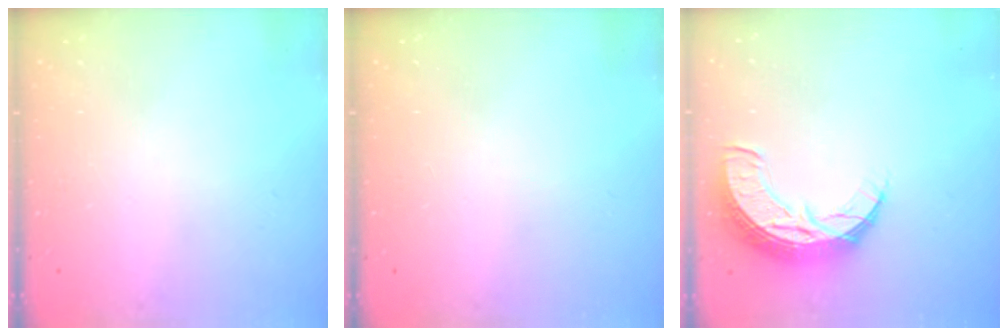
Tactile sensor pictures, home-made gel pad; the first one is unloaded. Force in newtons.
{"total": 0.0}
{"total": 11.5, "press": 11.5, "slide": 0.9}